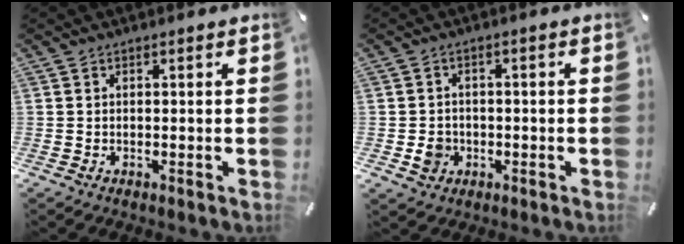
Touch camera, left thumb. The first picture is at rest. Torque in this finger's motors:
{"motor_torque": [0.45, 0.42, 0.20, 0.10, 0.00]}